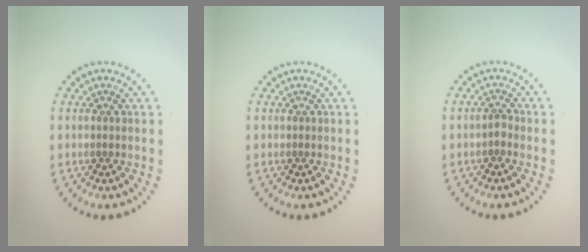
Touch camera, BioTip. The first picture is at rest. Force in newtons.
{"total": 0.0}
{"total": 1.0, "press": 0.7, "slide": 0.7}